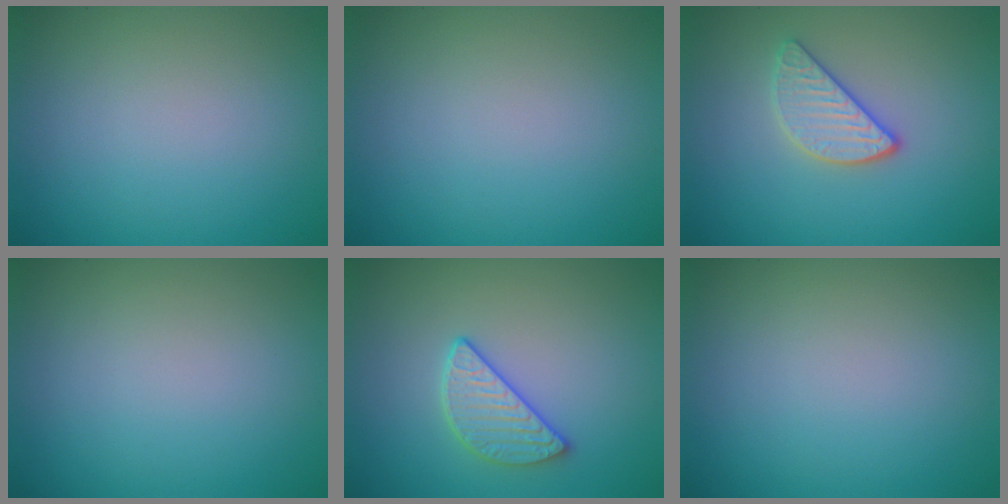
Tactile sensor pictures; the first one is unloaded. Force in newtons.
{"total": 0.0}
{"total": 2.8, "press": 2.7, "slide": 0.9}
{"total": 0.0}
{"total": 2.9, "press": 2.6, "slide": 1.1}
{"total": 0.0}